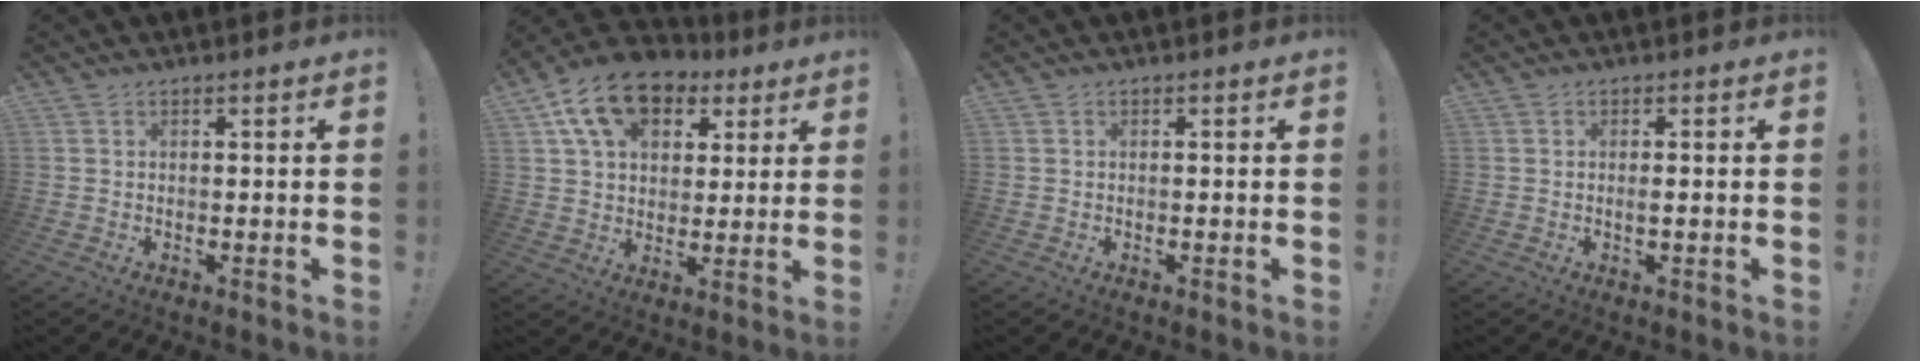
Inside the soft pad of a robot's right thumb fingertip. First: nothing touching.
{"total": 15.0, "force": [7.5, 10.0, 8.2], "torque": [-0.139, -0.027, 0.141]}
{"total": 0.0}
{"total": 1.5, "force": [-0.3, 0.0, 1.5], "torque": [-0.025, -0.002, -0.006]}